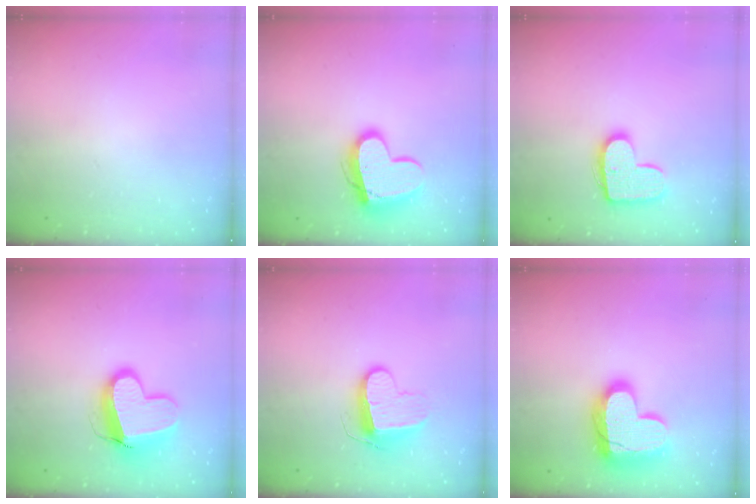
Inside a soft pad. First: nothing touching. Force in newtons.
{"total": 14.0, "press": 14.0, "slide": 0.6}
{"total": 13.5, "press": 13.5, "slide": 0.6}
{"total": 13.1, "press": 13.0, "slide": 1.3}
{"total": 10.5, "press": 10.5, "slide": 0.4}
{"total": 19.3, "press": 19.2, "slide": 1.5}